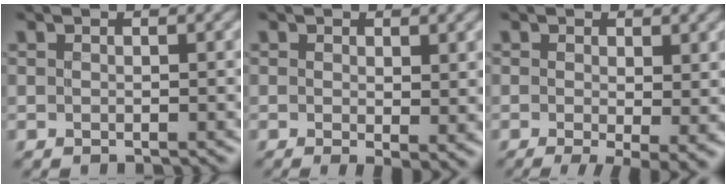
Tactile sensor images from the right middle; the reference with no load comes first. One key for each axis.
{"total": 2.4, "fx": 0.6, "fy": 0.6, "fz": 2.3, "tx": -0.031, "ty": -0.013, "tz": 0.014}
{"total": 4.2, "fx": -0.4, "fy": 1.0, "fz": 4.0, "tx": -0.056, "ty": -0.021, "tz": -0.001}